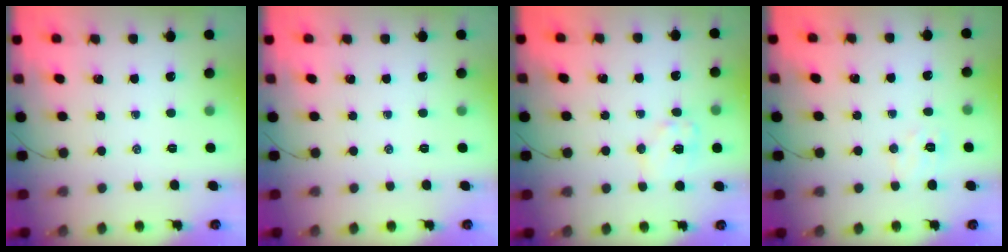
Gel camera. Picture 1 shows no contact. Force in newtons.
{"total": 0.0}
{"total": 8.1, "press": 8.0, "slide": 1.0}
{"total": 5.9, "press": 5.8, "slide": 1.2}